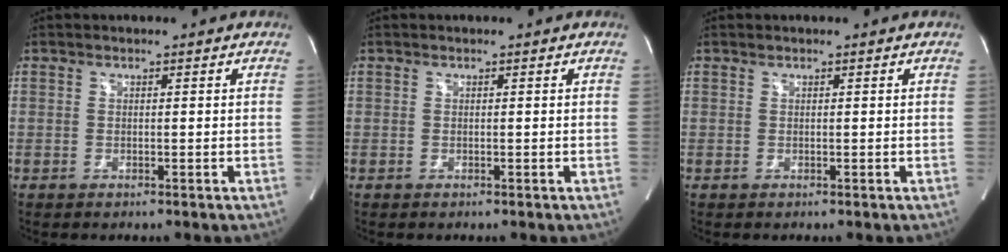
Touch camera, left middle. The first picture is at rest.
{"total": 0.0}
{"total": 0.0}